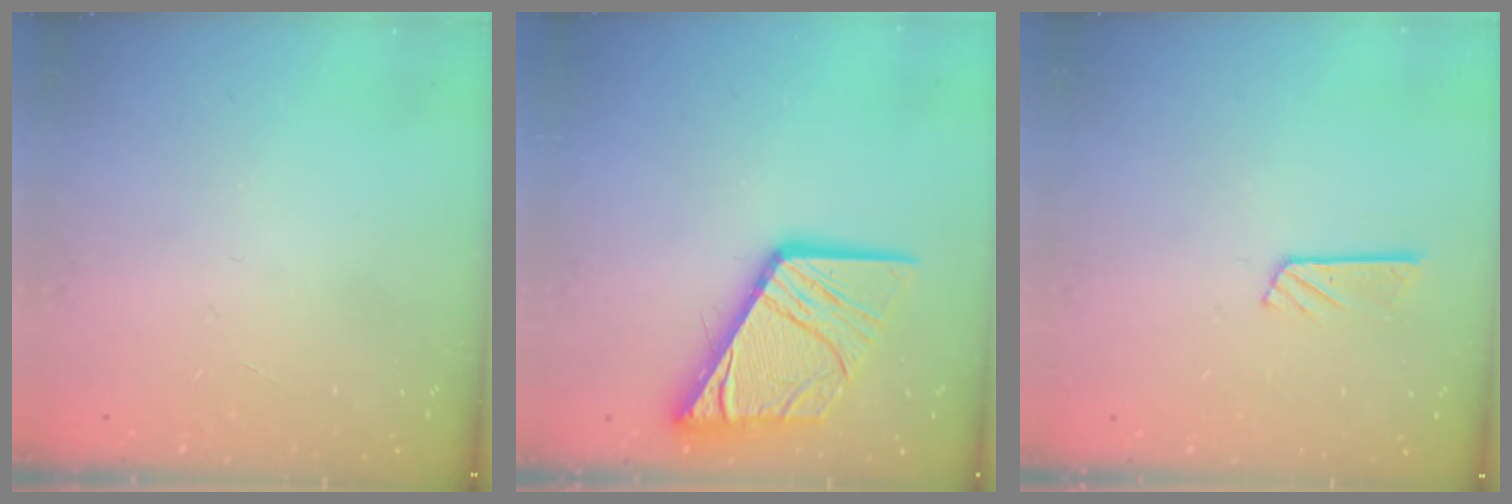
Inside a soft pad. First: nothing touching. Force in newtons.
{"total": 19.4, "press": 19.3, "slide": 2.2}
{"total": 4.3, "press": 4.3, "slide": 0.2}